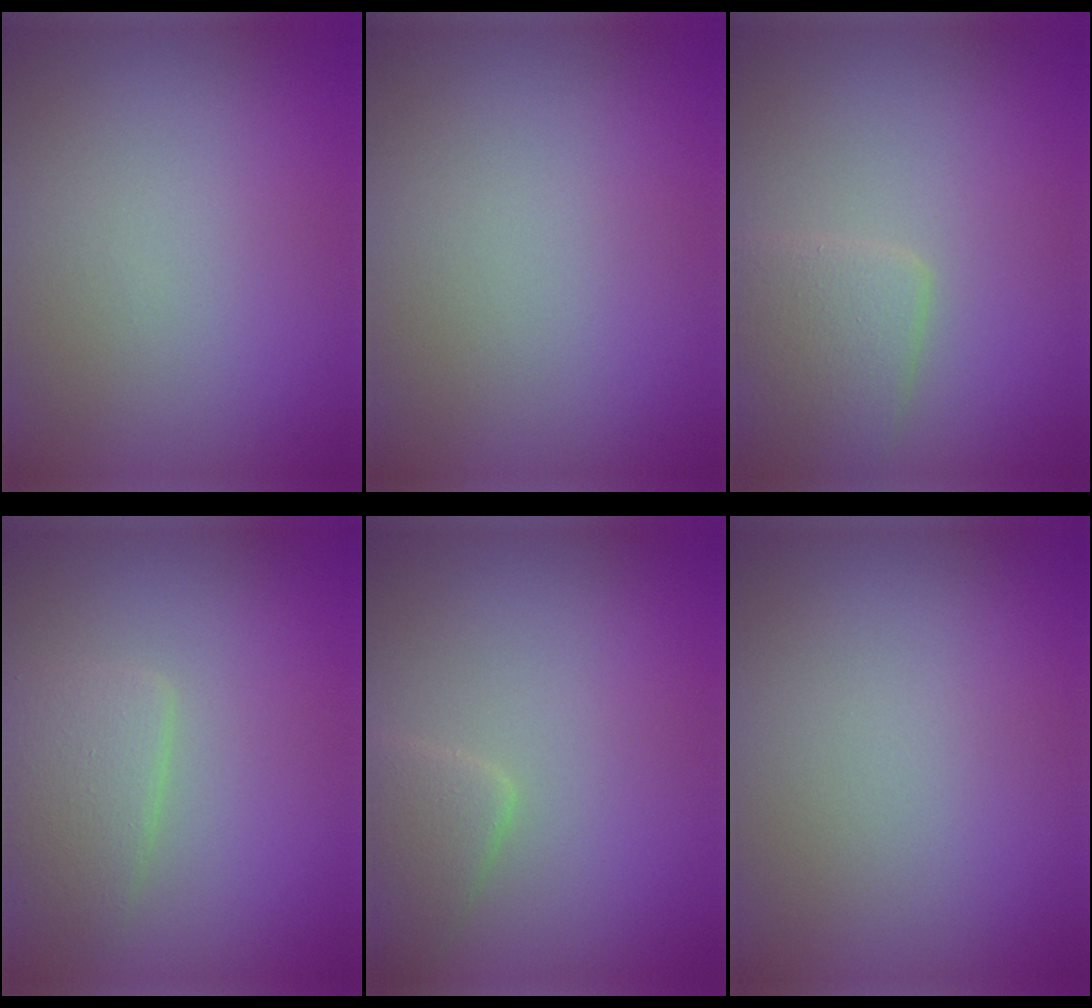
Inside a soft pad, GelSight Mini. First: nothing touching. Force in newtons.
{"total": 0.0}
{"total": 3.4, "press": 3.4, "slide": 0.3}
{"total": 2.8, "press": 2.8, "slide": 0.1}
{"total": 2.4, "press": 2.4, "slide": 0.1}
{"total": 0.0}